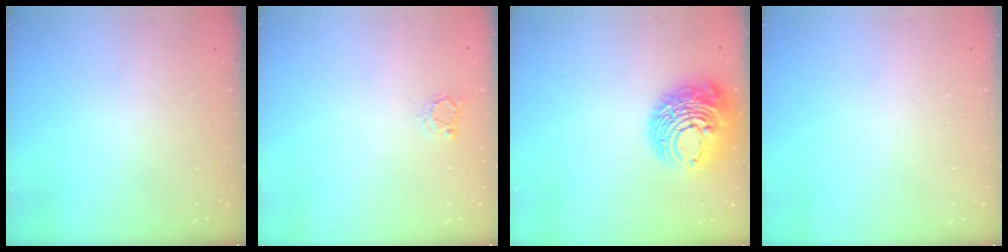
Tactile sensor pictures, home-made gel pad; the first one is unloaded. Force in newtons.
{"total": 2.8, "press": 2.8, "slide": 0.5}
{"total": 13.5, "press": 13.4, "slide": 1.3}
{"total": 0.0}